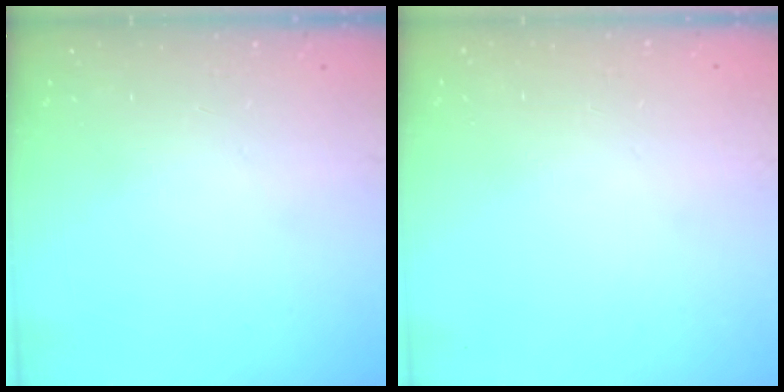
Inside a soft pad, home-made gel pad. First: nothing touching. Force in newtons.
{"total": 0.0}